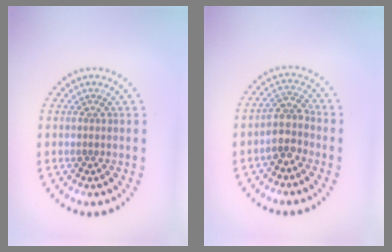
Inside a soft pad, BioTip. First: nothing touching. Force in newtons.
{"total": 2.9, "press": 2.4, "slide": 1.6}